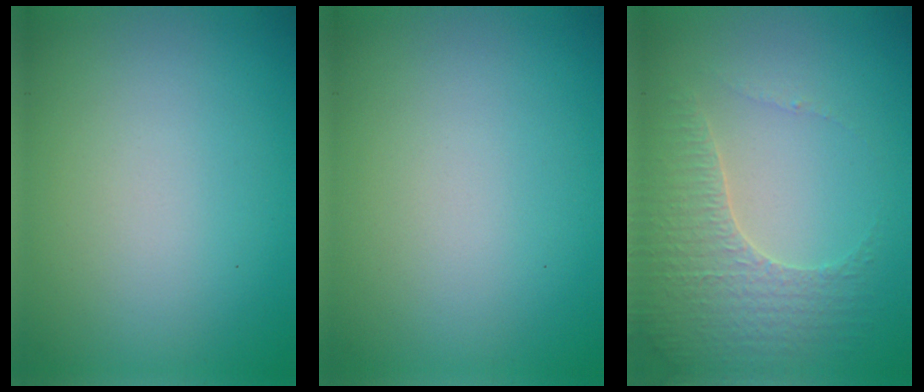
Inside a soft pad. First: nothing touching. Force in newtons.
{"total": 0.0}
{"total": 3.4, "press": 3.4, "slide": 0.6}